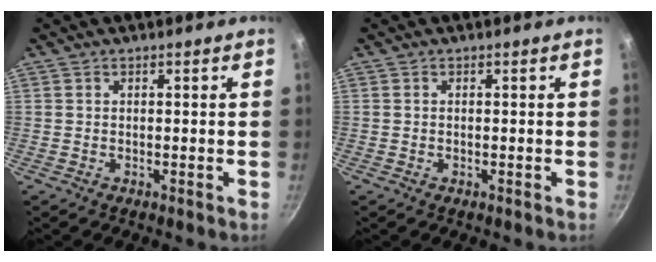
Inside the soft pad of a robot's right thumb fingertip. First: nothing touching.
{"total": 0.0}